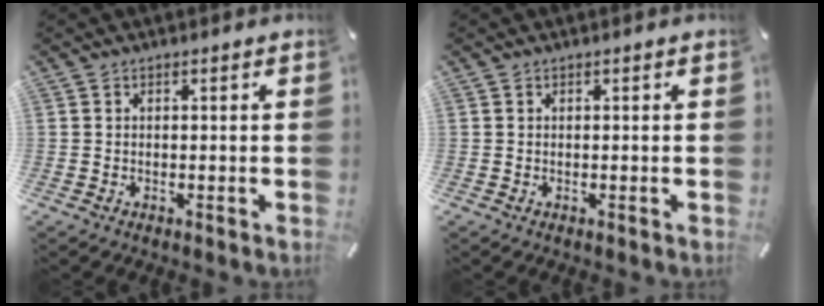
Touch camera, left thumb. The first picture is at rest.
{"total": 0.0}